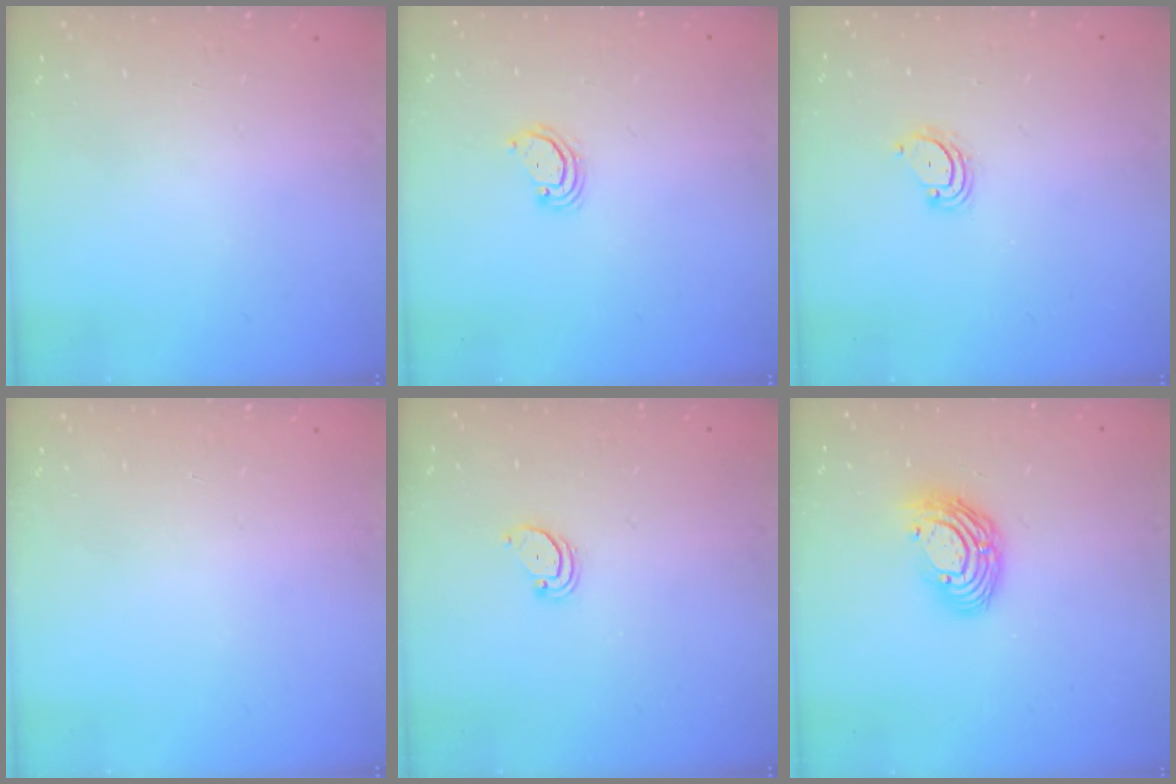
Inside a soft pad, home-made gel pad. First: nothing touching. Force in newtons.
{"total": 2.8, "press": 2.8, "slide": 0.2}
{"total": 2.3, "press": 2.3, "slide": 0.2}
{"total": 0.0}
{"total": 2.0, "press": 2.0, "slide": 0.2}
{"total": 10.9, "press": 10.9, "slide": 0.8}